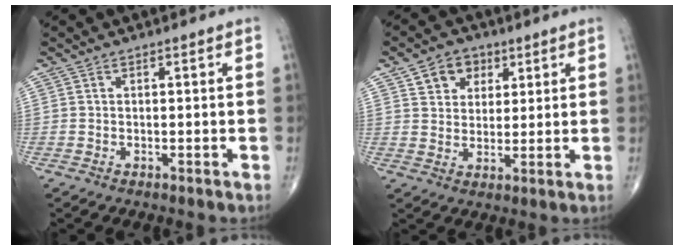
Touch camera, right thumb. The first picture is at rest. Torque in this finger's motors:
{"motor_torque": [-0.33, 0.46, -0.34, -0.06, -0.05]}